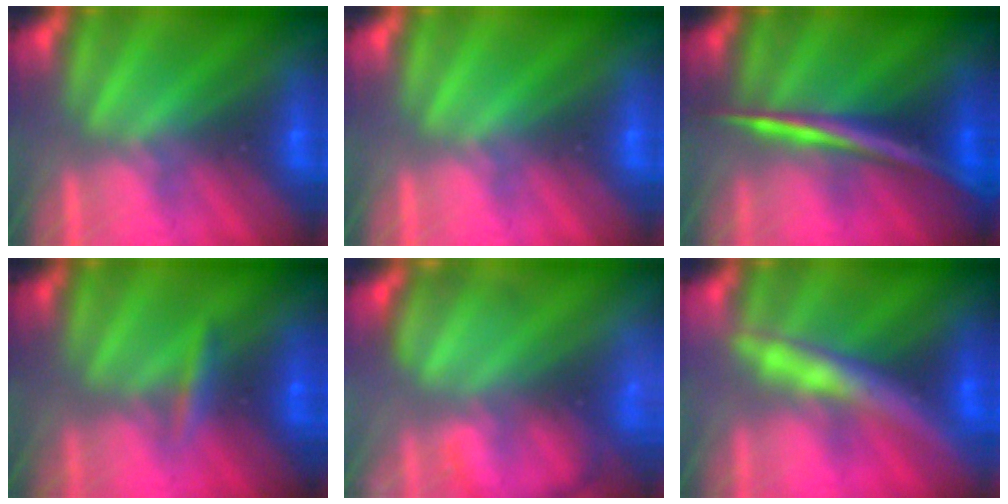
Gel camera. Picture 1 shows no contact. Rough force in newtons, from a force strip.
{"total": 0.0}
{"total": 2.8}
{"total": 2.4}
{"total": 7.5}
{"total": 9.8}